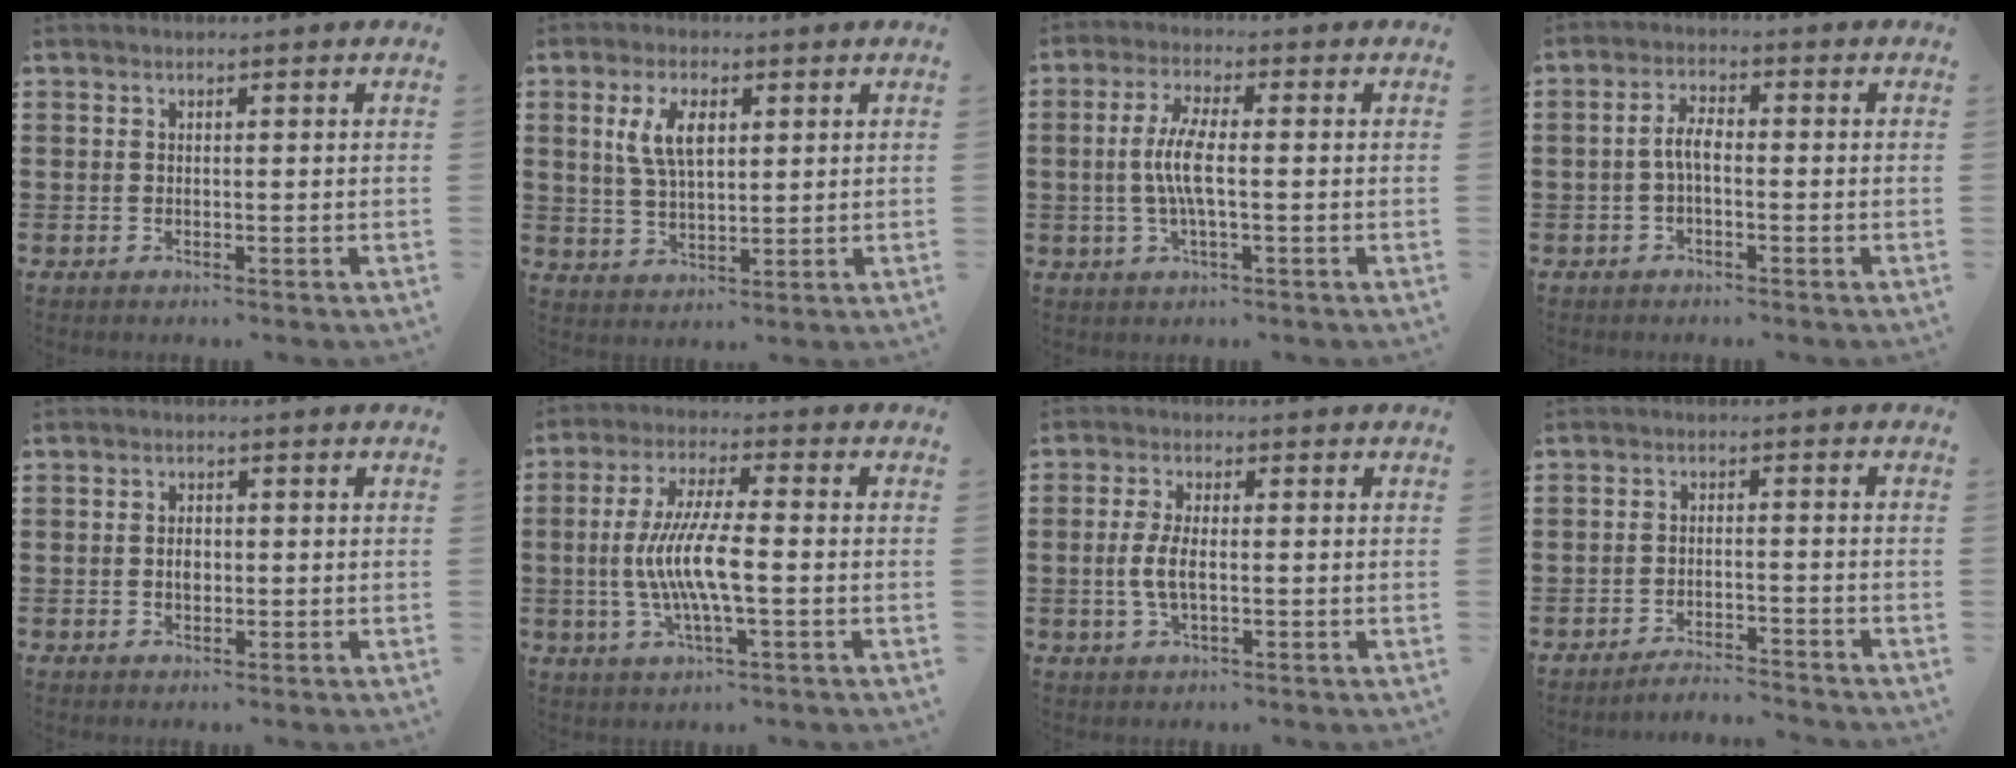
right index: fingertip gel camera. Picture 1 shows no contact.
{"total": 6.2, "force": [2.2, 2.9, 5.0], "torque": [-0.107, 0.012, 0.038]}
{"total": 6.0, "force": [-0.6, 1.4, 5.8], "torque": [-0.125, -0.004, -0.019]}
{"total": 3.4, "force": [-0.6, 1.1, 3.1], "torque": [-0.070, 0.001, -0.016]}
{"total": 1.9, "force": [-0.1, 1.2, 1.5], "torque": [-0.031, 0.005, -0.003]}
{"total": 8.7, "force": [-1.4, 1.6, 8.4], "torque": [-0.177, -0.010, -0.032]}
{"total": 4.3, "force": [-0.5, 1.7, 3.9], "torque": [-0.093, -0.005, -0.016]}
{"total": 2.8, "force": [-2.8, -0.2, 0.2], "torque": [-0.005, 0.002, -0.057]}